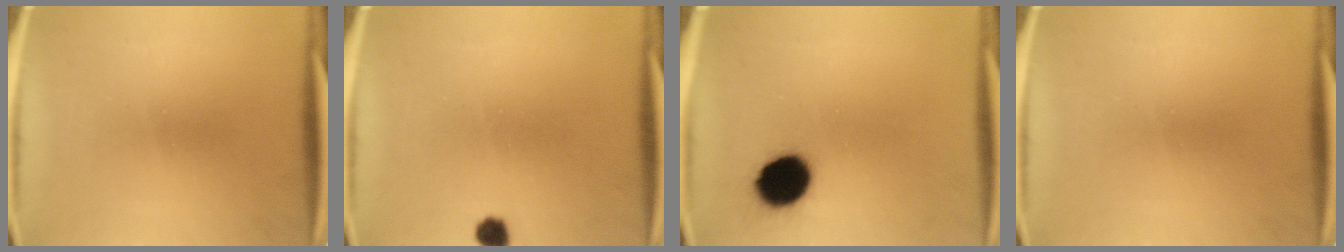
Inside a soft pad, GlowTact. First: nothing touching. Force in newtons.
{"total": 2.4}
{"total": 11.7}
{"total": 0.0}